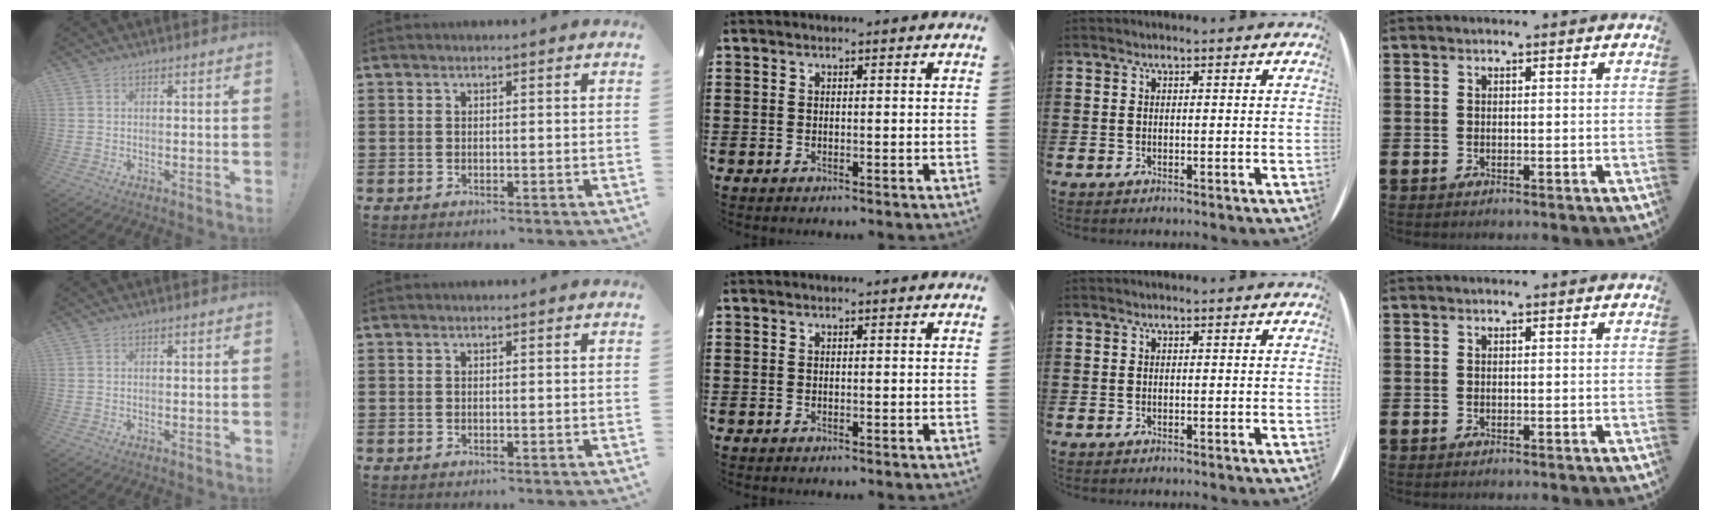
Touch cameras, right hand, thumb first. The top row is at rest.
{}